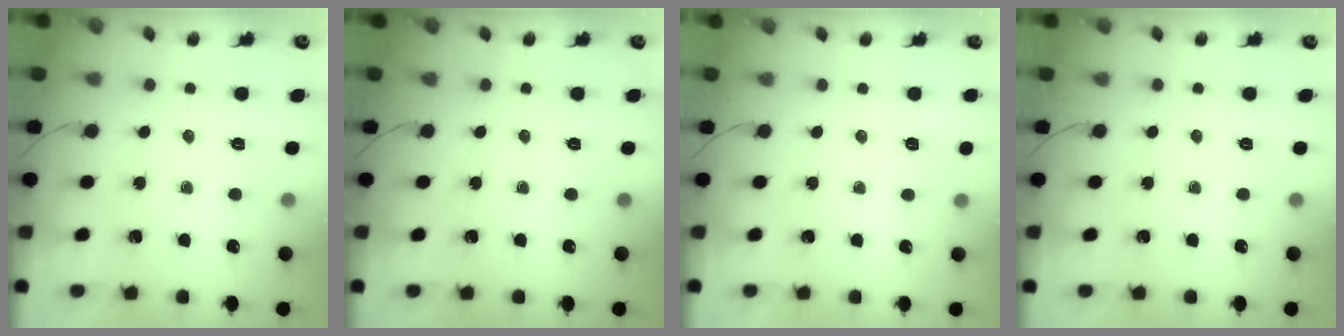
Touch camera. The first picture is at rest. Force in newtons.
{"total": 0.0}
{"total": 3.1, "press": 2.8, "slide": 1.3}
{"total": 0.0}